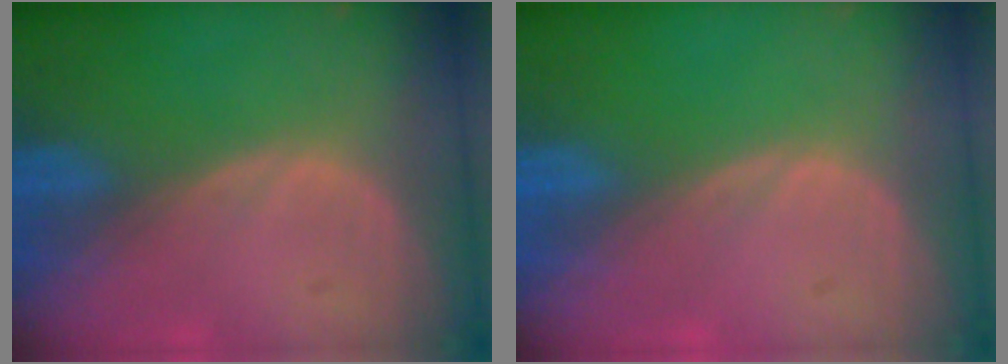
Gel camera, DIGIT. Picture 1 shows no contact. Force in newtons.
{"total": 0.0}